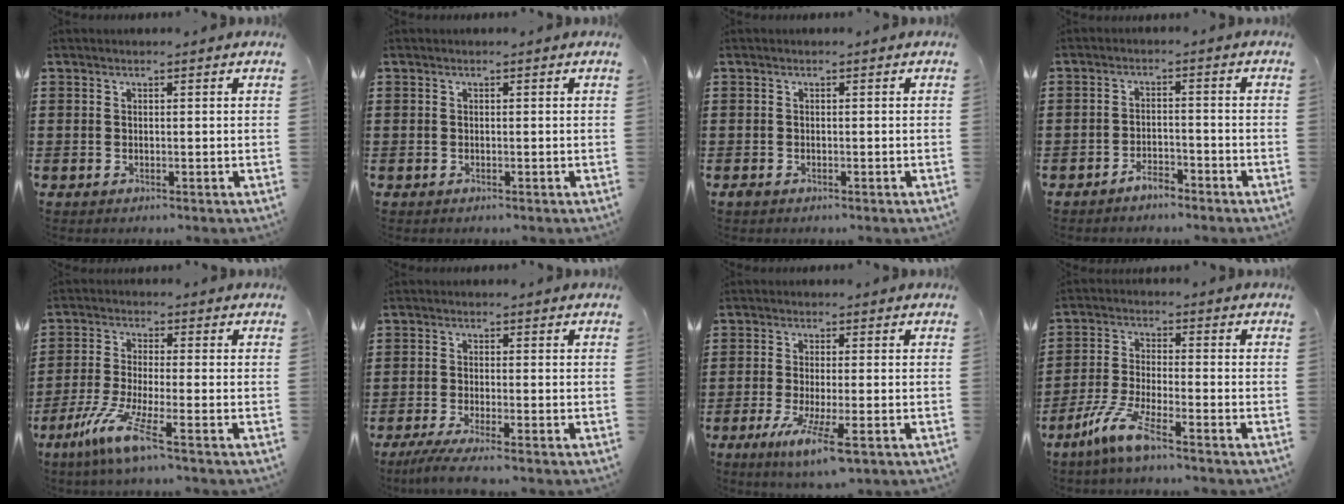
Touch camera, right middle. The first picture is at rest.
{"total": 0.0}
{"total": 0.6, "force": [-0.4, 0.3, 0.2], "torque": [-0.005, -0.001, -0.009]}
{"total": 2.7, "force": [-2.6, 0.5, 0.7], "torque": [-0.018, 0.002, -0.051]}
{"total": 7.4, "force": [-4.3, 0.4, 6.1], "torque": [-0.132, -0.017, -0.081]}
{"total": 3.0, "force": [-2.3, -0.3, 1.9], "torque": [-0.046, -0.015, -0.045]}
{"total": 6.2, "force": [-2.7, 0.6, 5.5], "torque": [-0.111, -0.019, -0.046]}
{"total": 7.0, "force": [-4.8, 0.6, 5.0], "torque": [-0.120, -0.016, -0.094]}